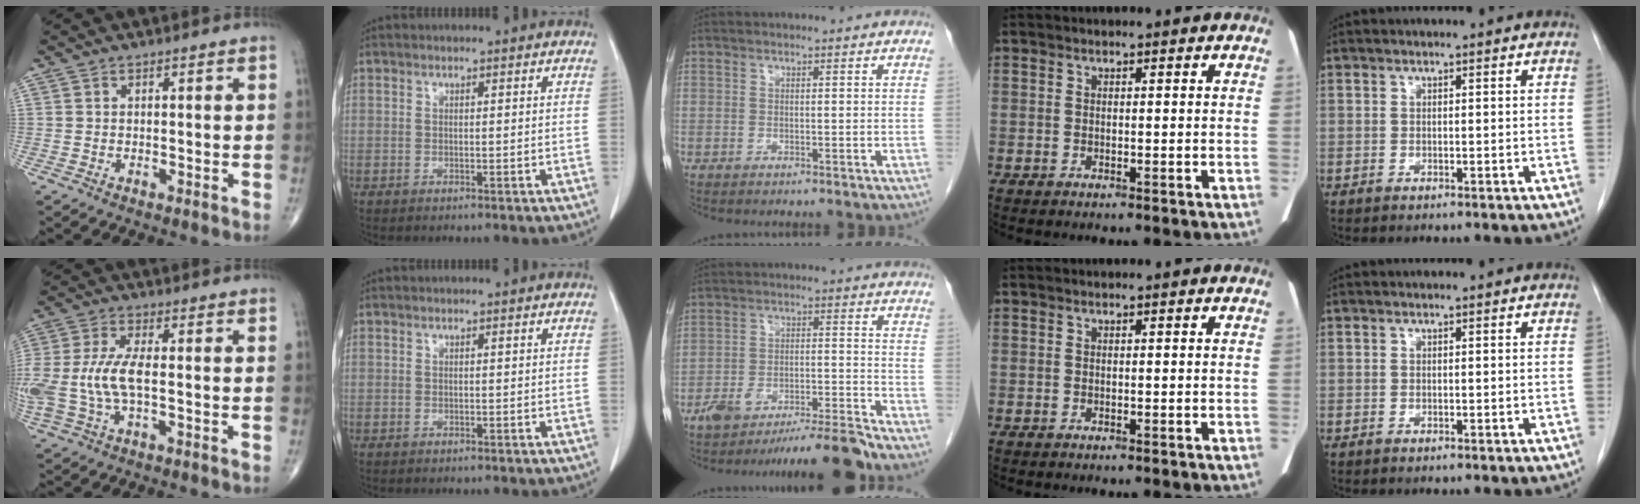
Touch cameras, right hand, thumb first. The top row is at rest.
{"thumb": {"total": 10.8, "force": [-0.9, 4.5, 9.8], "torque": [-0.246, 0.010, -0.014]}, "middle": {"total": 9.2, "force": [-8.4, -0.6, 3.6], "torque": [-0.047, 0.011, -0.141]}}